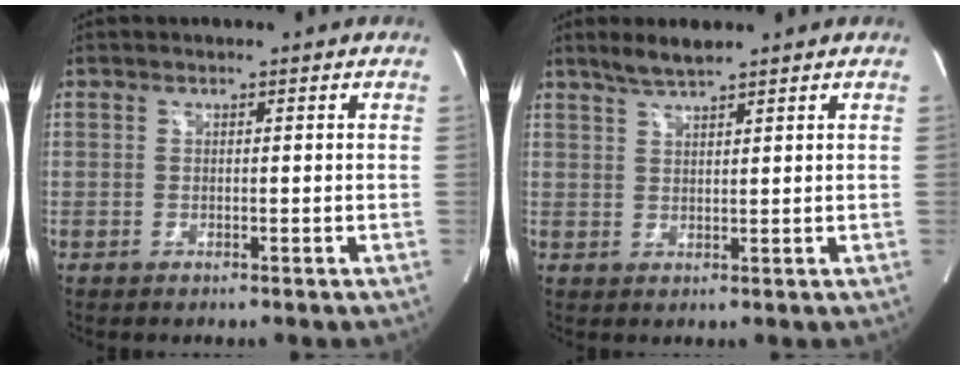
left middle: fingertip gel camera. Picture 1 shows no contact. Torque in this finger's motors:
{"motor_torque": [0.15, -0.04, -0.03, 0.02]}